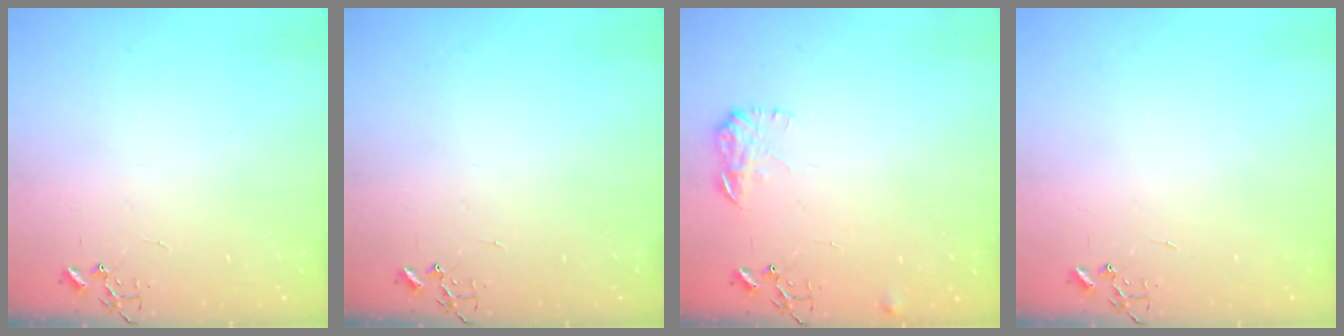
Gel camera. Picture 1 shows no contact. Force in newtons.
{"total": 0.0}
{"total": 8.2, "press": 8.2, "slide": 0.4}
{"total": 0.0}